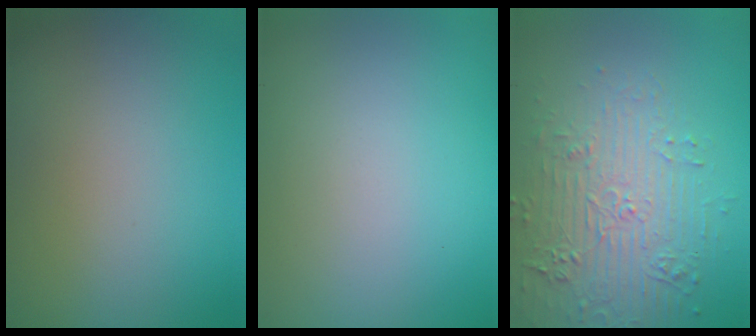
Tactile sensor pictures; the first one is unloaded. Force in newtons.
{"total": 0.0}
{"total": 4.8, "press": 4.1, "slide": 2.4}